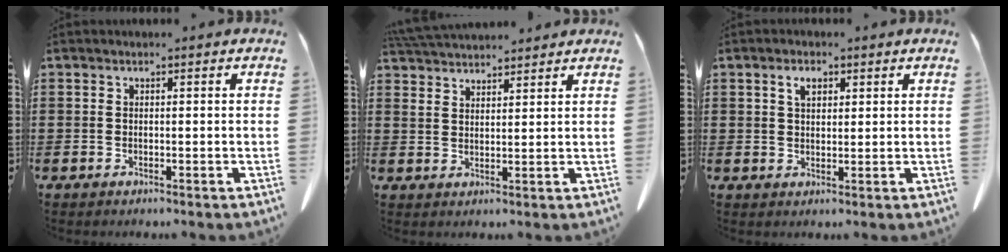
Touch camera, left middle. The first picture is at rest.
{"total": 4.5, "force": [4.3, 0.6, 1.0], "torque": [-0.031, -0.010, 0.082]}
{"total": 2.7, "force": [1.3, 1.4, 1.9], "torque": [-0.036, 0.004, 0.021]}